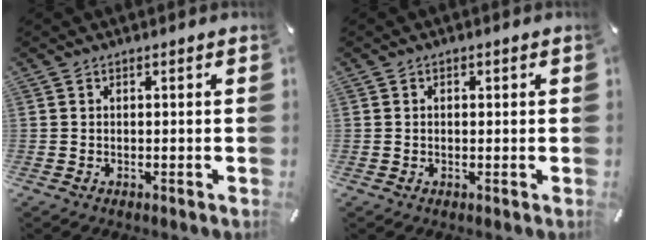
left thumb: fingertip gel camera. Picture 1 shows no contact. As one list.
[{"total": 0.8, "force": [0.0, 0.6, 0.5], "torque": [-0.011, 0.004, -0.001]}]